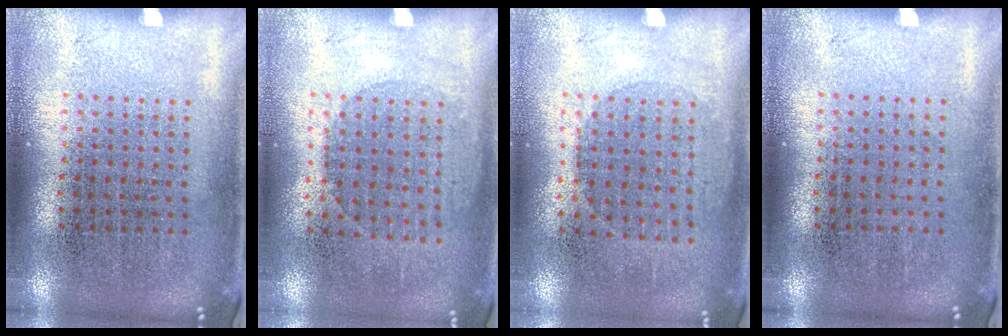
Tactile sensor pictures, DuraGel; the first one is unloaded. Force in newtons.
{"total": 1.0, "press": 0.9, "slide": 0.4}
{"total": 1.0, "press": 0.9, "slide": 0.4}
{"total": 0.0}